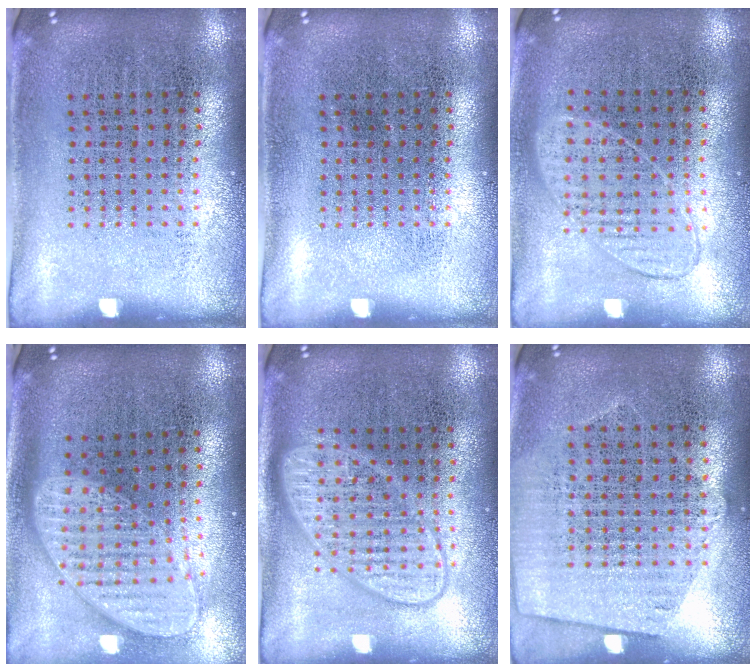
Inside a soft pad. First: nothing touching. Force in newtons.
{"total": 0.0}
{"total": 0.9, "press": 0.9, "slide": 0.3}
{"total": 2.0, "press": 1.5, "slide": 1.3}
{"total": 3.0, "press": 2.9, "slide": 0.5}
{"total": 1.3, "press": 1.1, "slide": 0.6}